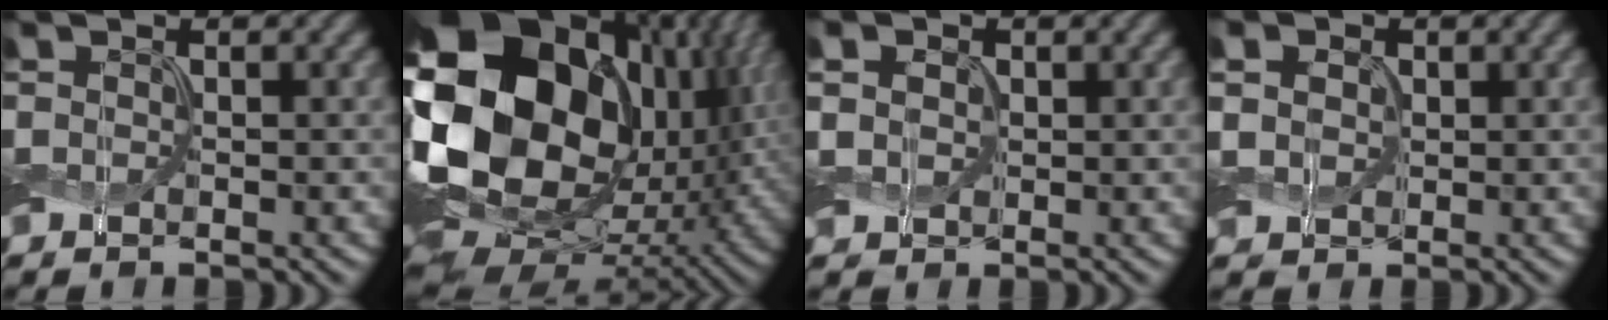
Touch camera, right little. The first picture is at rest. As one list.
[{"total": 22.6, "force": [3.5, 16.0, 15.6], "torque": [-0.328, -0.008, 0.065]}, {"total": 2.4, "force": [0.5, 2.0, 1.2], "torque": [-0.034, 0.007, 0.004]}, {"total": 3.2, "force": [0.9, 2.5, 1.7], "torque": [-0.046, 0.010, 0.009]}]